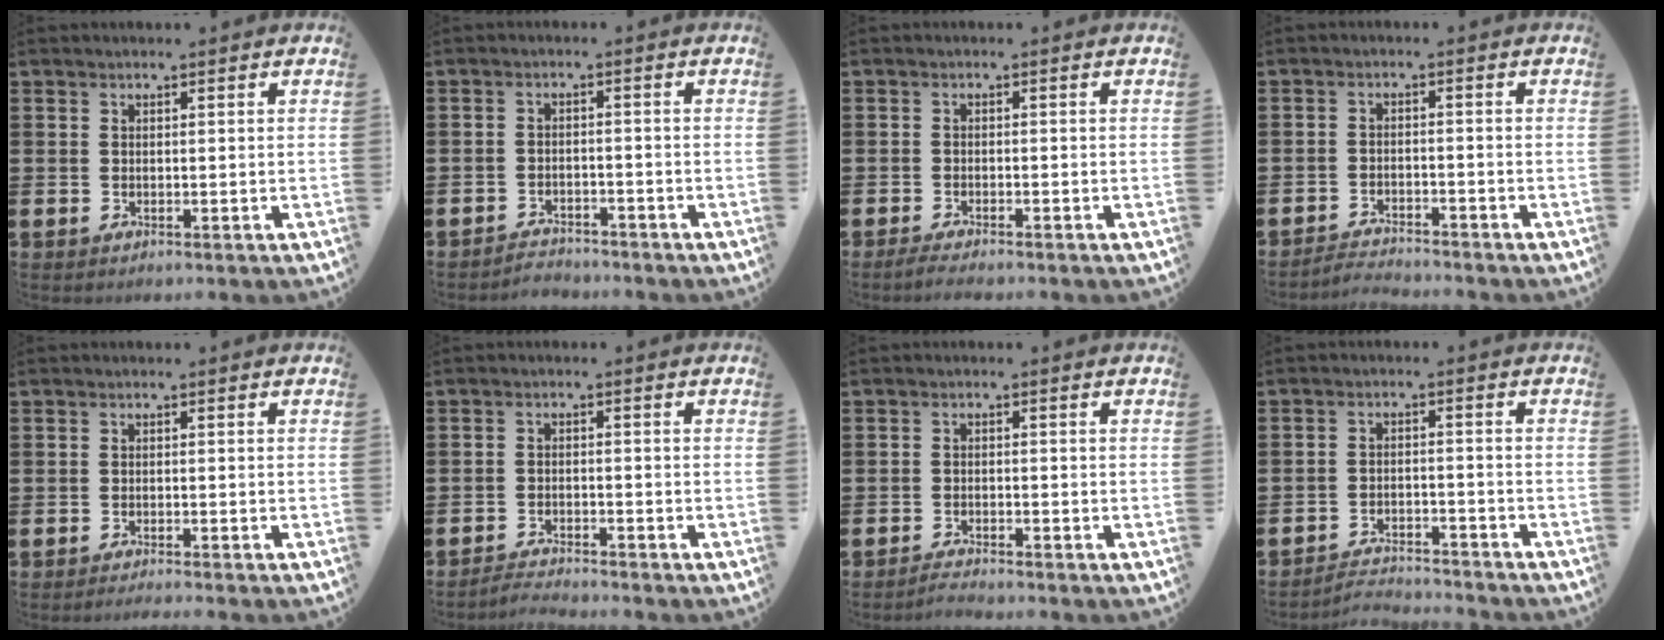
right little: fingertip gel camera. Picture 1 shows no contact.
{"total": 2.2, "force": [-2.1, 0.2, -0.2], "torque": [-0.003, 0.003, -0.048]}
{"total": 1.3, "force": [-1.1, 0.0, 0.7], "torque": [-0.012, 0.000, -0.021]}
{"total": 2.4, "force": [-2.4, -0.1, -0.1], "torque": [-0.003, 0.003, -0.053]}
{"total": 0.9, "force": [-0.8, -0.2, 0.2], "torque": [-0.002, -0.001, -0.017]}
{"total": 2.1, "force": [-2.1, -0.2, 0.0], "torque": [-0.003, 0.003, -0.044]}
{"total": 1.5, "force": [-1.5, -0.1, 0.2], "torque": [-0.005, 0.001, -0.030]}
{"total": 2.9, "force": [-2.9, 0.1, -0.1], "torque": [-0.005, 0.003, -0.063]}